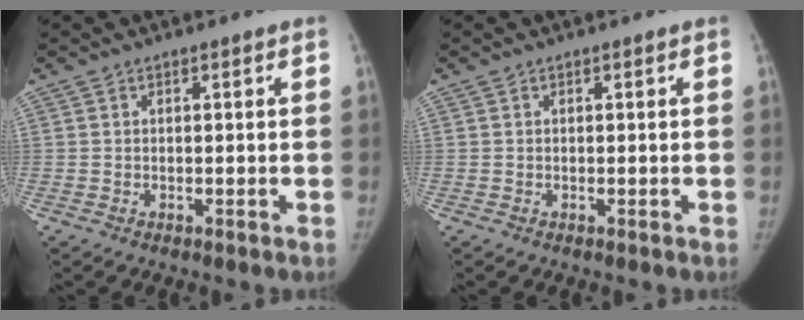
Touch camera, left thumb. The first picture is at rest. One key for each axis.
{"total": 0.0}